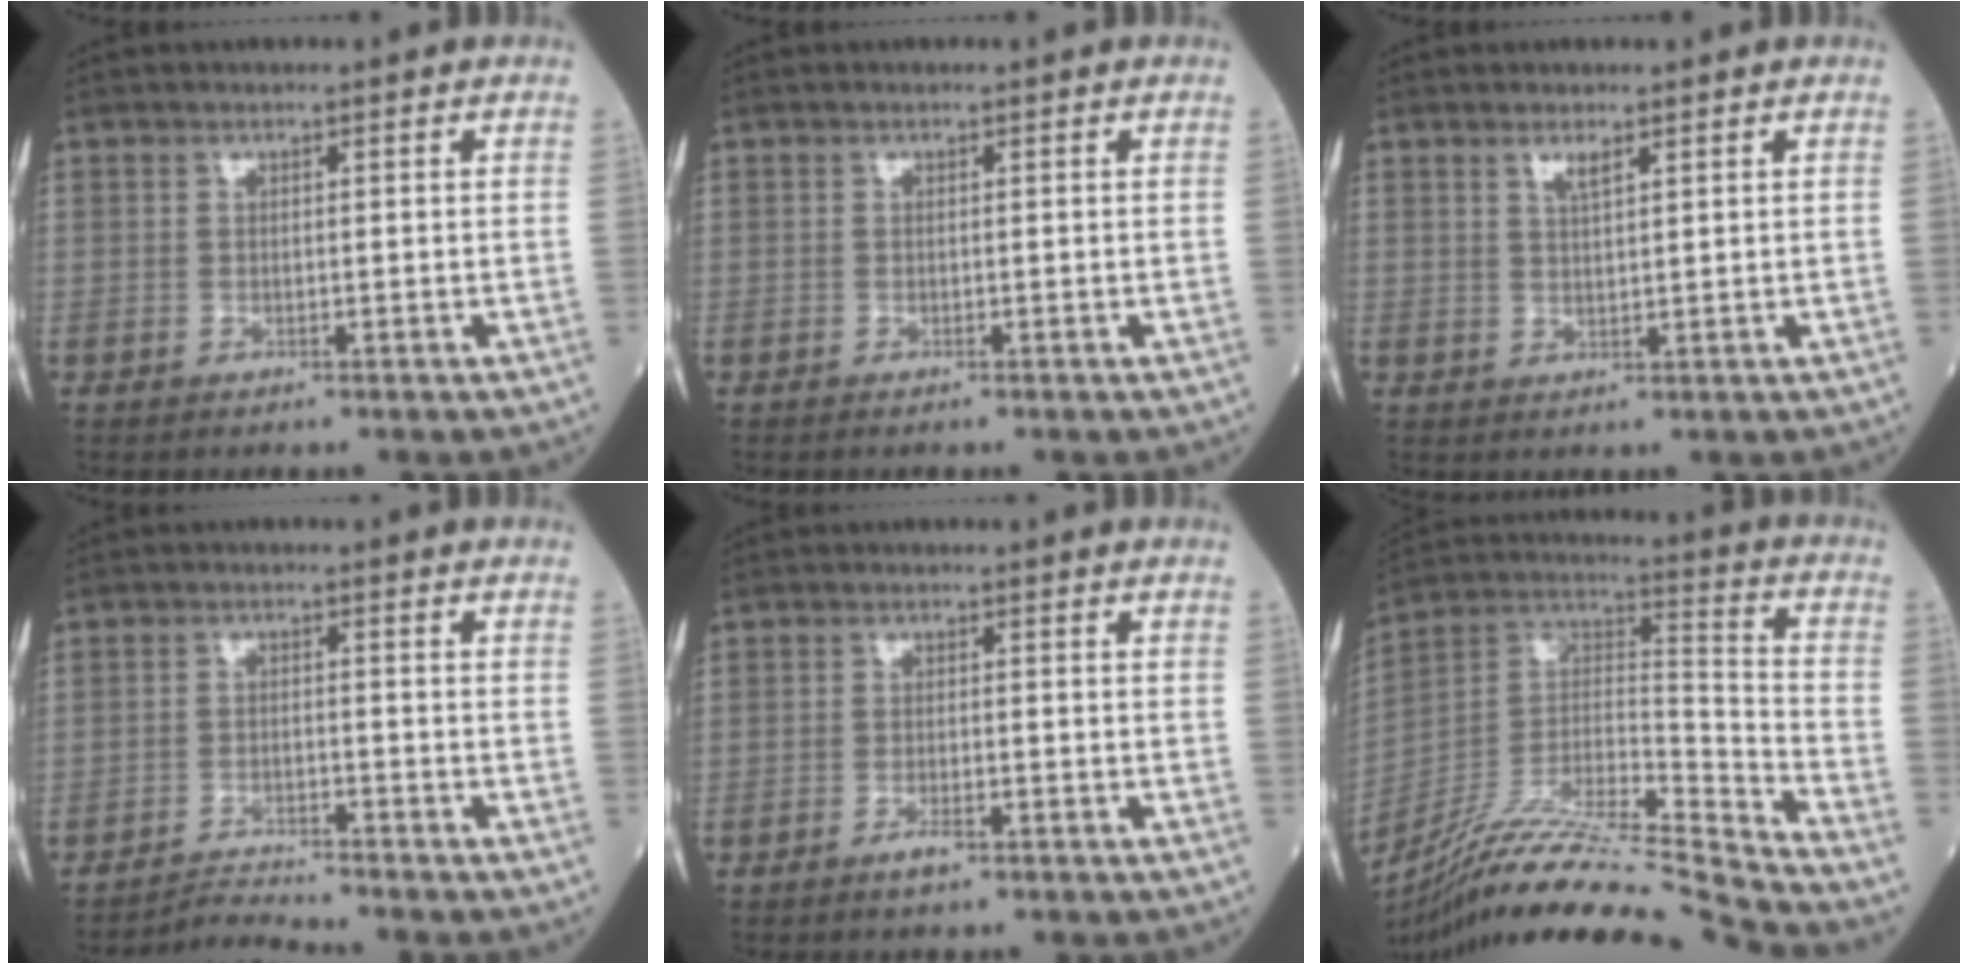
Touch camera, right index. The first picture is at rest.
{"total": 0.0}
{"total": 1.9, "force": [1.3, 0.2, 1.3], "torque": [-0.028, -0.002, 0.025]}
{"total": 3.6, "force": [-3.2, -1.6, -0.6], "torque": [-0.001, -0.019, -0.056]}
{"total": 1.9, "force": [-1.3, 0.4, 1.4], "torque": [-0.027, -0.001, -0.022]}
{"total": 21.5, "force": [-19.3, -1.8, 9.3], "torque": [-0.201, -0.001, -0.347]}